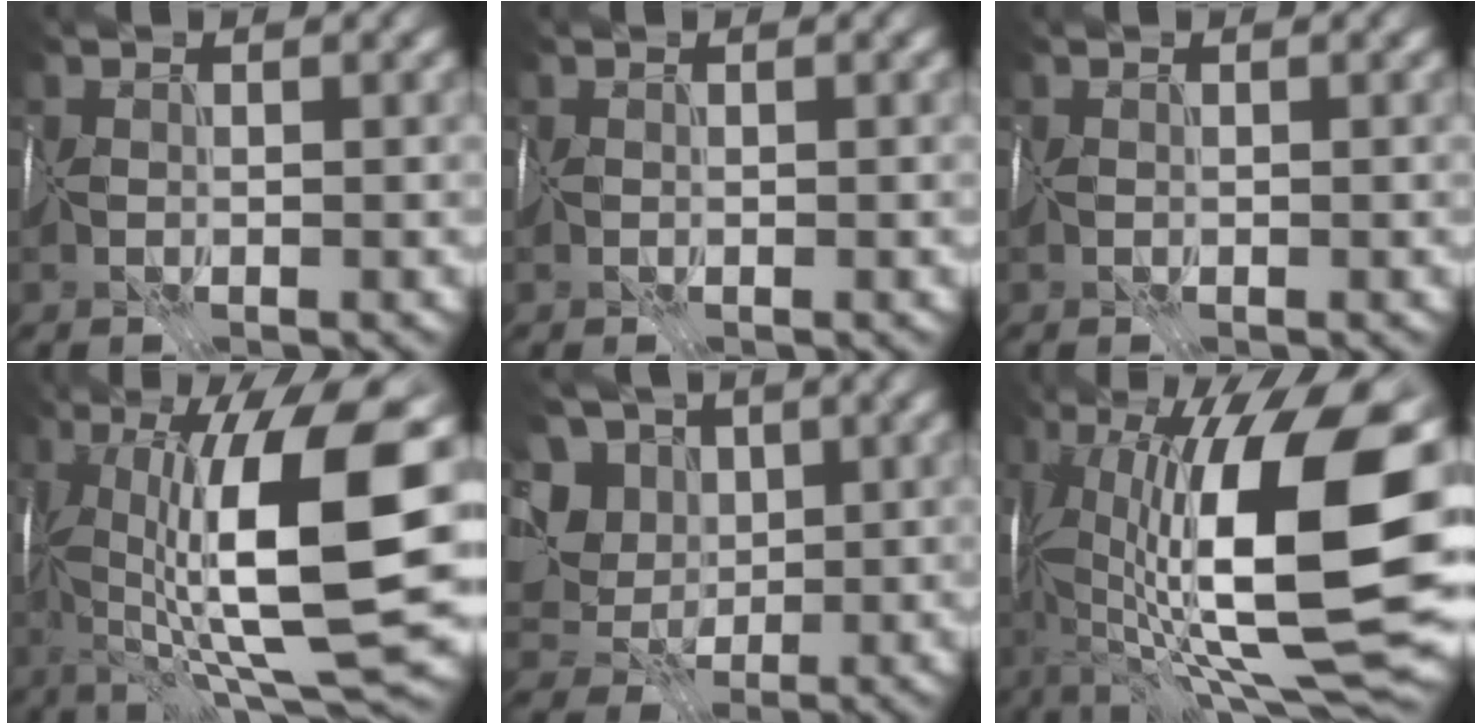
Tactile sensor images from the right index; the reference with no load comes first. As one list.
[{"total": 0.0}, {"total": 0.0}, {"total": 13.8, "force": [0.9, 2.8, 13.5], "torque": [-0.196, 0.002, 0.021]}, {"total": 8.0, "force": [2.3, 6.7, 3.8], "torque": [-0.073, 0.020, 0.014]}, {"total": 16.6, "force": [0.2, 5.3, 15.7], "torque": [-0.249, 0.004, 0.007]}]